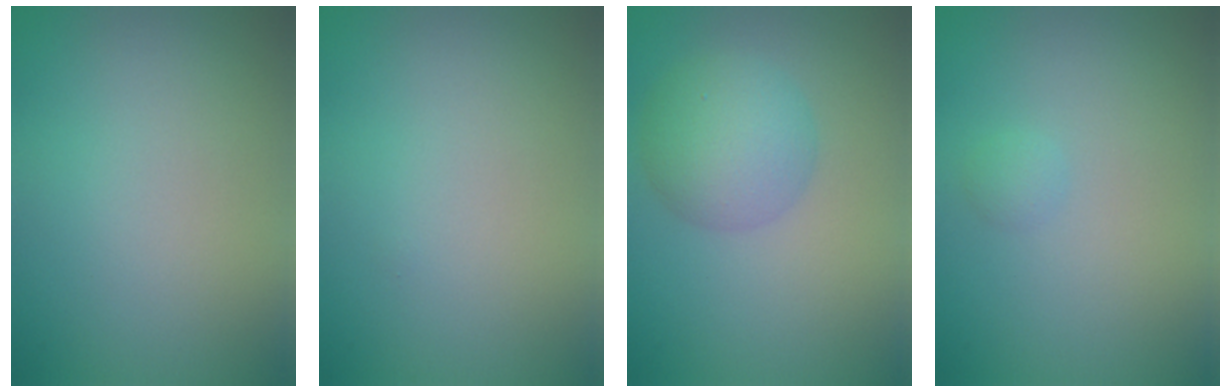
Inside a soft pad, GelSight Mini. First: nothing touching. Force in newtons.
{"total": 0.0}
{"total": 4.8, "press": 4.8, "slide": 0.2}
{"total": 0.7, "press": 0.7, "slide": 0.1}